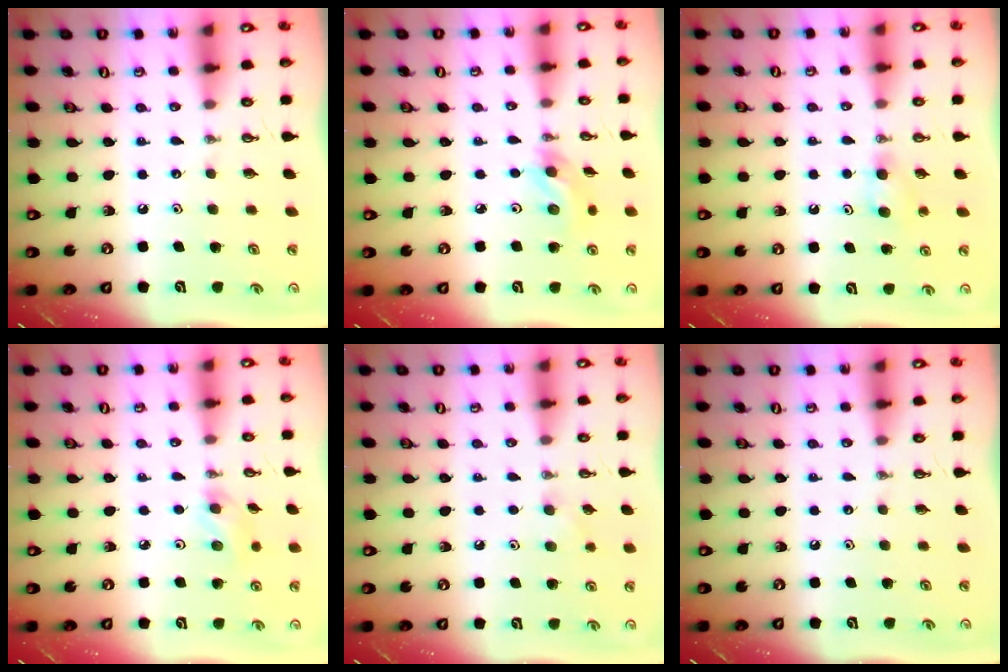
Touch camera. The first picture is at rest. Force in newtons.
{"total": 7.5, "press": 7.2, "slide": 2.1}
{"total": 3.6, "press": 3.6, "slide": 0.7}
{"total": 4.6, "press": 4.6, "slide": 0.4}
{"total": 7.2, "press": 6.6, "slide": 3.0}
{"total": 0.0}